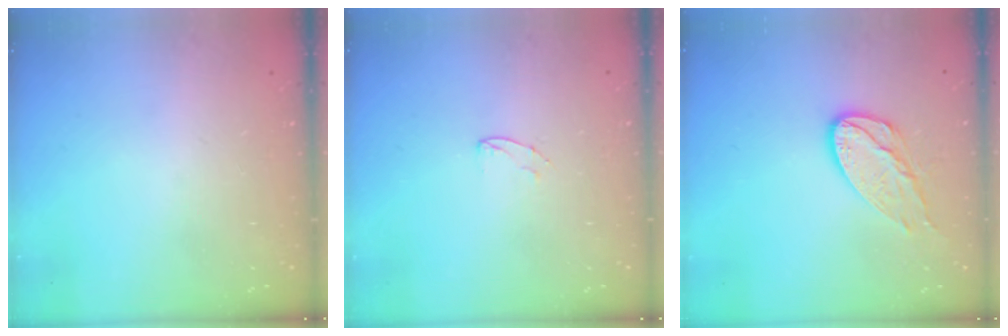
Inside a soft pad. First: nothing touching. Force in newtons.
{"total": 3.8, "press": 3.8, "slide": 0.4}
{"total": 10.9, "press": 10.9, "slide": 0.5}